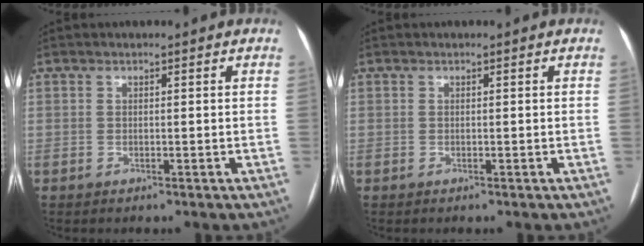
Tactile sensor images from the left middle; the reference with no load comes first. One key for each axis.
{"total": 0.0}